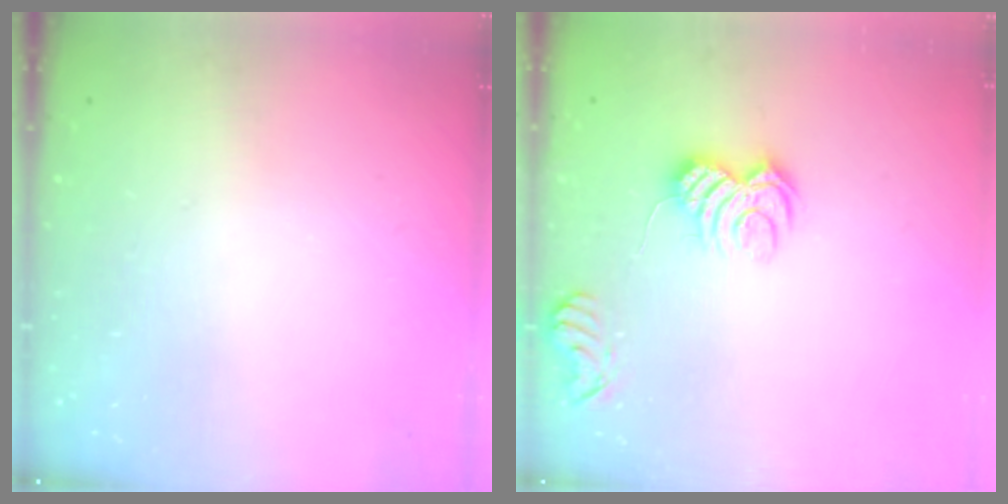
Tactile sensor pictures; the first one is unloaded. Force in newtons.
{"total": 6.4, "press": 6.4, "slide": 0.8}